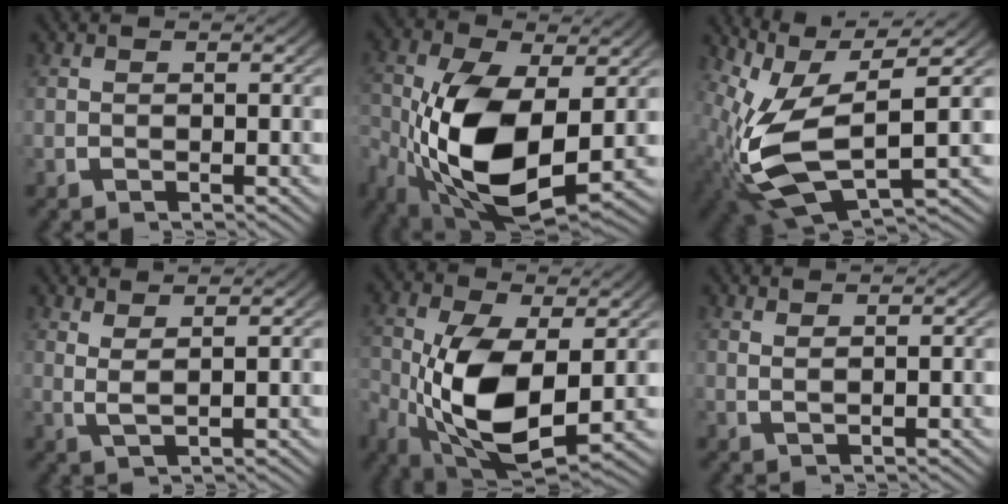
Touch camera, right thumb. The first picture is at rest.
{"total": 14.9, "force": [-2.4, 9.1, 11.6], "torque": [-0.252, -0.063, -0.010]}
{"total": 12.8, "force": [-0.3, 7.1, 10.7], "torque": [-0.222, -0.045, 0.022]}
{"total": 2.3, "force": [1.7, 0.4, 1.5], "torque": [-0.031, -0.003, 0.038]}
{"total": 12.7, "force": [-2.2, 7.7, 9.8], "torque": [-0.227, -0.062, -0.007]}
{"total": 1.1, "force": [1.1, 0.0, 0.4], "torque": [-0.009, -0.001, 0.023]}